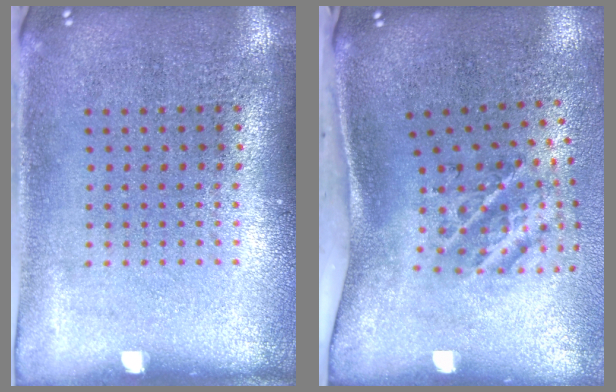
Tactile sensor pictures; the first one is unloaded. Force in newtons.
{"total": 2.3, "press": 1.3, "slide": 1.9}